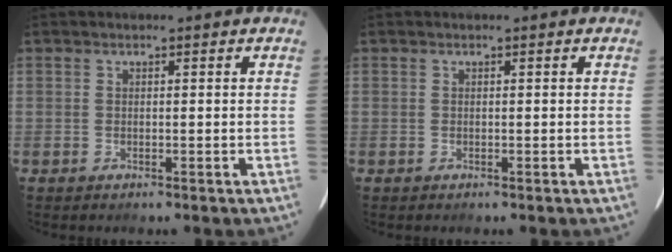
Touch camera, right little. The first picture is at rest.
{"total": 0.0}